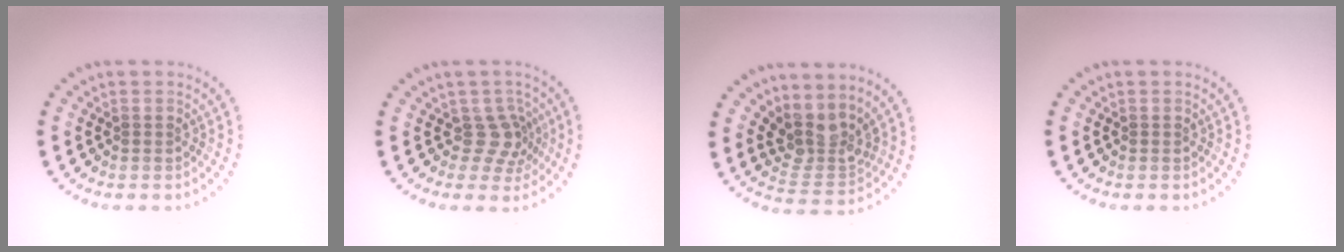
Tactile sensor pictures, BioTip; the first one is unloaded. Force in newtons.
{"total": 2.5, "press": 1.9, "slide": 1.7}
{"total": 3.7, "press": 2.8, "slide": 2.4}
{"total": 0.0}